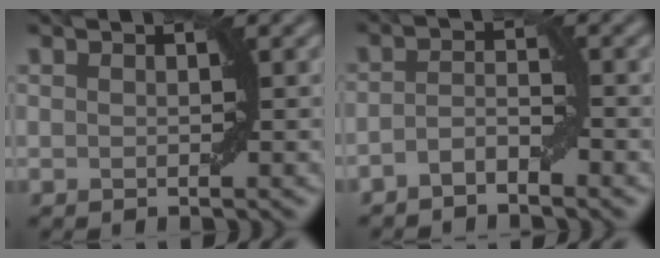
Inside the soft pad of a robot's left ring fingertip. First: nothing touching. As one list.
[{"total": 1.9, "force": [-1.3, 0.5, 1.3], "torque": [-0.025, 0.008, -0.028]}]